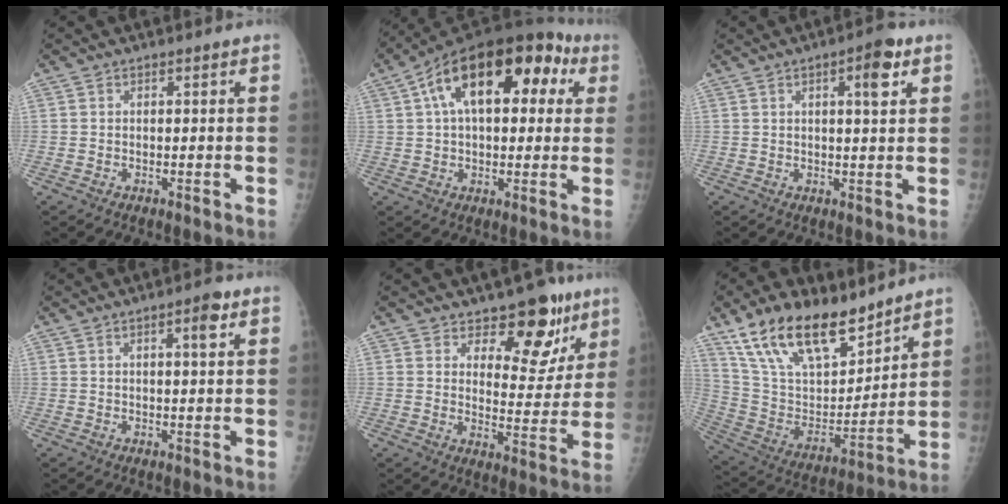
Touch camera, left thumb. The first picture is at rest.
{"total": 21.1, "force": [6.9, 11.2, 16.4], "torque": [-0.235, 0.046, 0.099]}
{"total": 5.9, "force": [2.5, 1.7, 5.0], "torque": [-0.063, -0.002, 0.031]}
{"total": 3.8, "force": [1.6, 1.0, 3.3], "torque": [-0.045, -0.001, 0.022]}
{"total": 12.3, "force": [8.0, 6.6, 6.5], "torque": [-0.026, -0.049, 0.116]}
{"total": 21.8, "force": [15.5, 9.3, 12.2], "torque": [-0.180, -0.062, 0.291]}